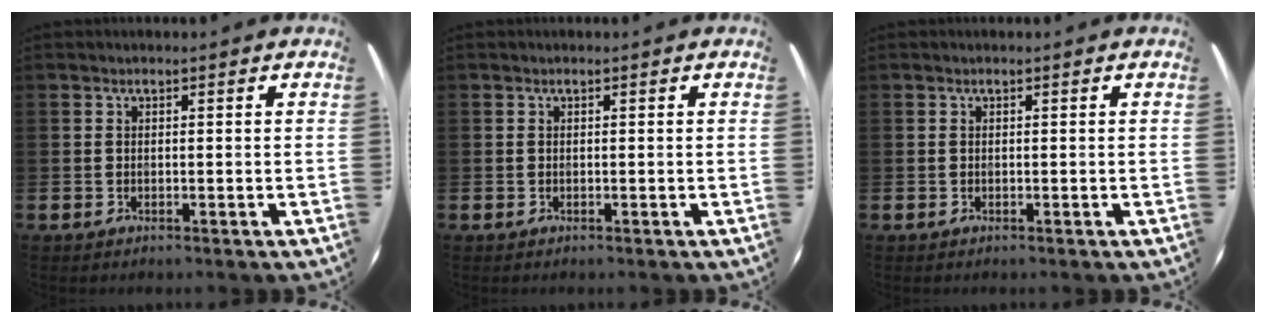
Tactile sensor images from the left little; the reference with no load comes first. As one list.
[{"total": 0.0}, {"total": 0.0}]